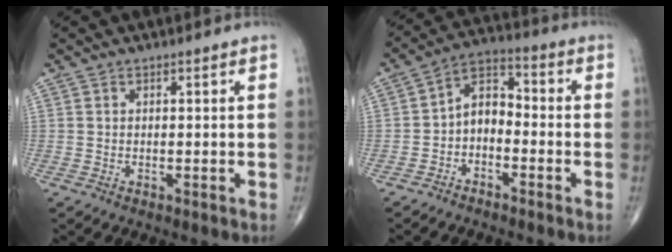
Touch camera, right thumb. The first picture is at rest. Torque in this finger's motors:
{"motor_torque": [-0.19, 0.11, -0.13, -0.05, -0.03]}